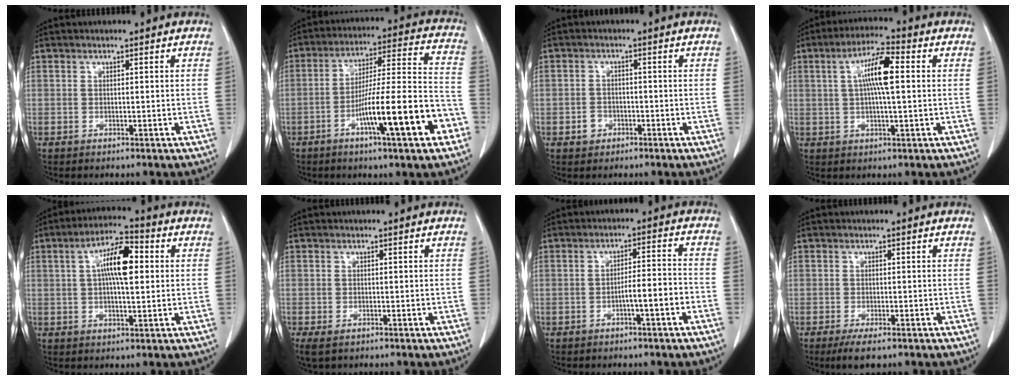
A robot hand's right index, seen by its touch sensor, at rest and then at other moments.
{"total": 17.2, "force": [-7.0, 1.2, 15.6], "torque": [-0.250, 0.005, -0.111]}
{"total": 2.2, "force": [-1.0, 1.9, 0.7], "torque": [-0.010, 0.006, -0.013]}
{"total": 7.9, "force": [1.4, 1.0, 7.8], "torque": [-0.146, 0.012, 0.020]}
{"total": 9.0, "force": [1.6, 2.5, 8.5], "torque": [-0.157, 0.020, 0.023]}
{"total": 2.7, "force": [-1.6, 1.3, 1.7], "torque": [-0.041, -0.009, -0.020]}
{"total": 5.2, "force": [-2.2, 0.3, 4.7], "torque": [-0.073, 0.016, -0.033]}
{"total": 3.0, "force": [-2.0, 0.9, 2.0], "torque": [-0.039, -0.006, -0.031]}